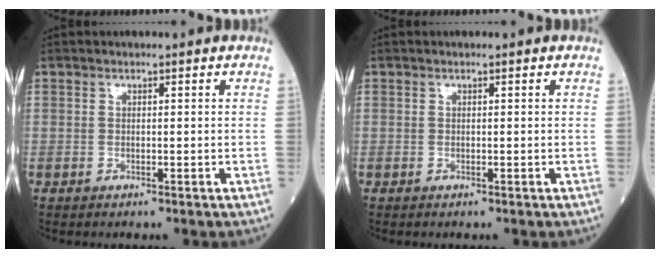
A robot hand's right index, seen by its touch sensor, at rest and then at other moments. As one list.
[{"total": 0.0}]